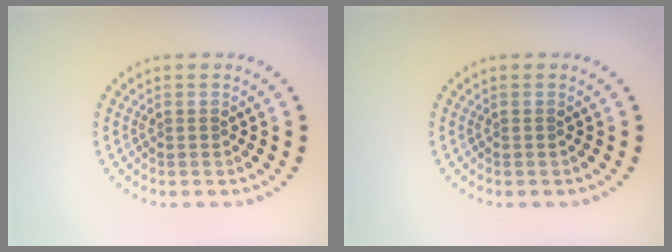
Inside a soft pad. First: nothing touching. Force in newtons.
{"total": 0.0}